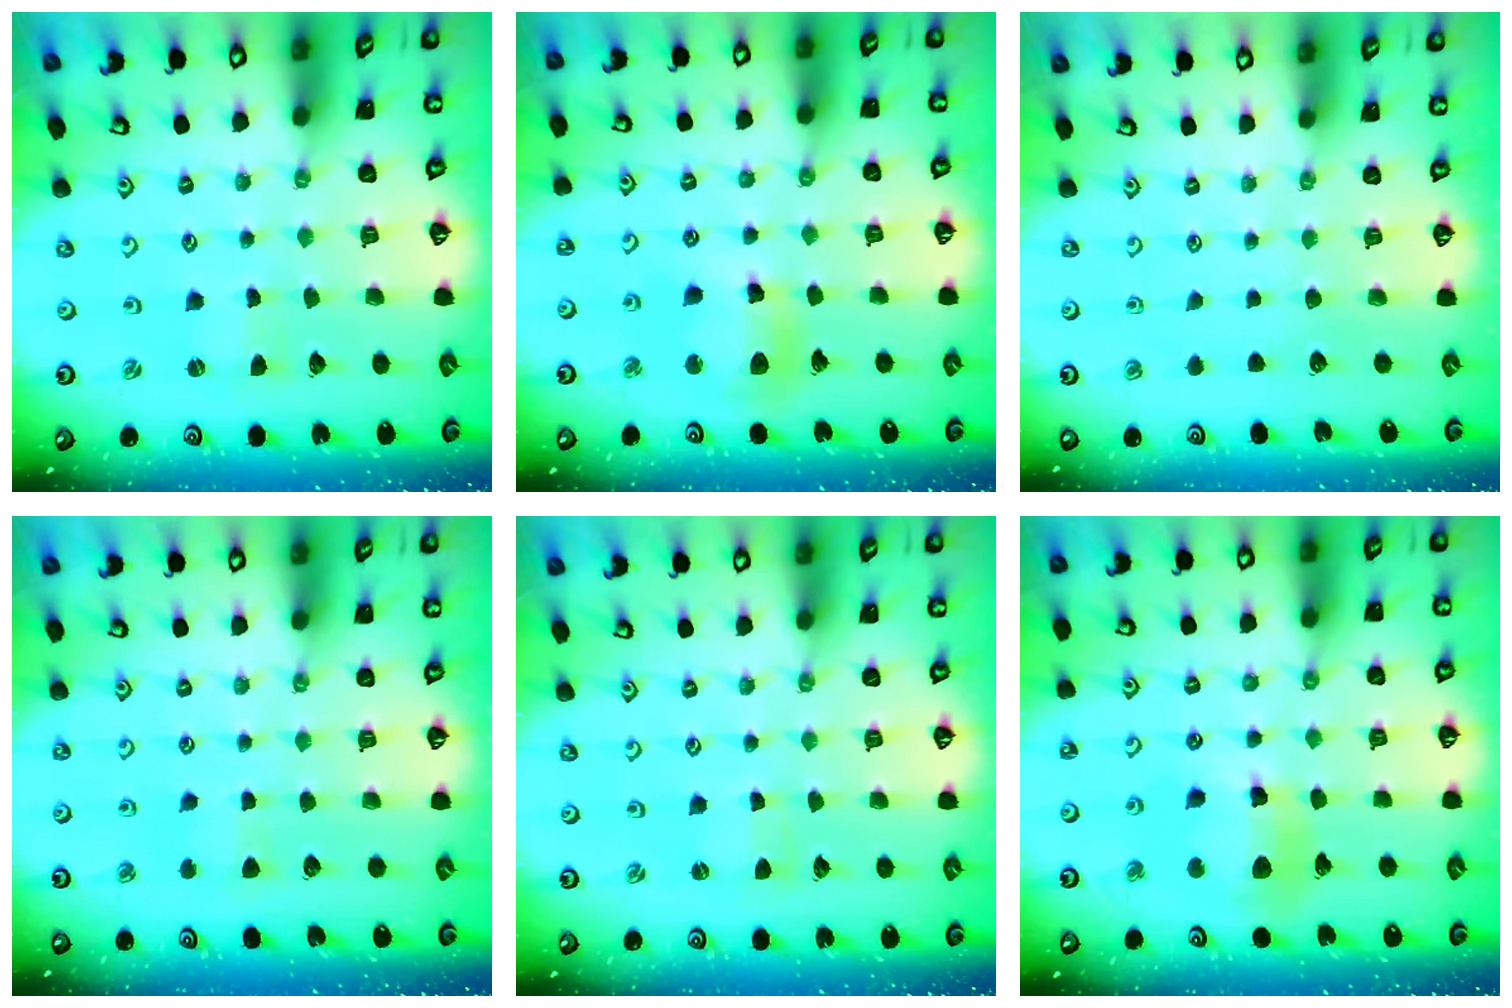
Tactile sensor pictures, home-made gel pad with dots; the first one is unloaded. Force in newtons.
{"total": 11.1, "press": 10.9, "slide": 2.4}
{"total": 0.0}
{"total": 3.2, "press": 3.1, "slide": 0.6}
{"total": 0.9, "press": 0.9, "slide": 0.0}
{"total": 12.9, "press": 12.8, "slide": 1.3}